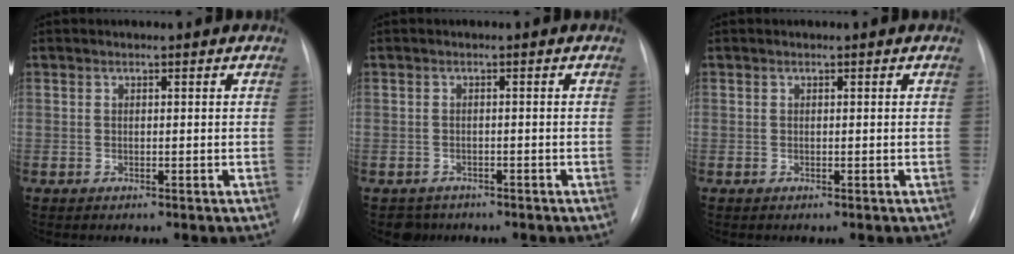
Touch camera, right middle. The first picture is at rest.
{"total": 2.3, "force": [-1.7, 1.5, -0.3], "torque": [0.001, 0.003, -0.026]}
{"total": 0.0}